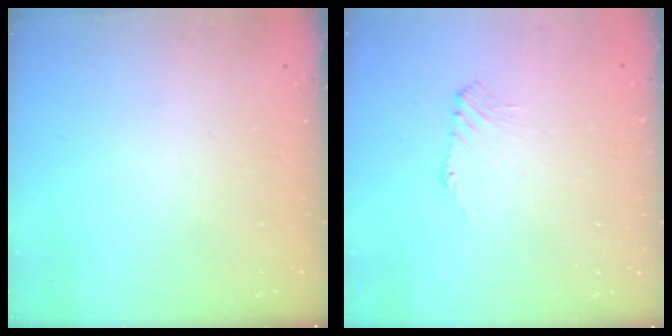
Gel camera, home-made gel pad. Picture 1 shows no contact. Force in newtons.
{"total": 1.1, "press": 1.0, "slide": 0.4}